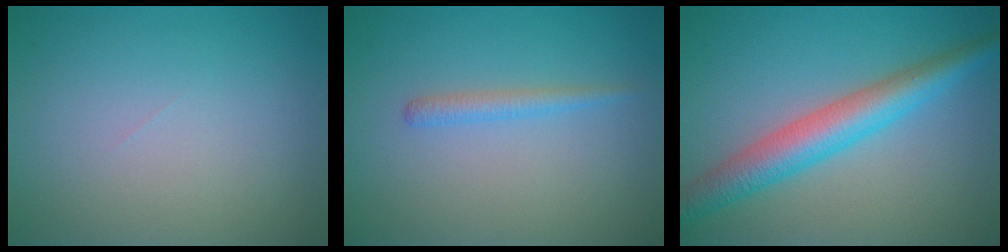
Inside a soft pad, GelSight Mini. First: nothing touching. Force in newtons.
{"total": 1.3, "press": 1.3, "slide": 0.1}
{"total": 5.5, "press": 5.5, "slide": 0.1}